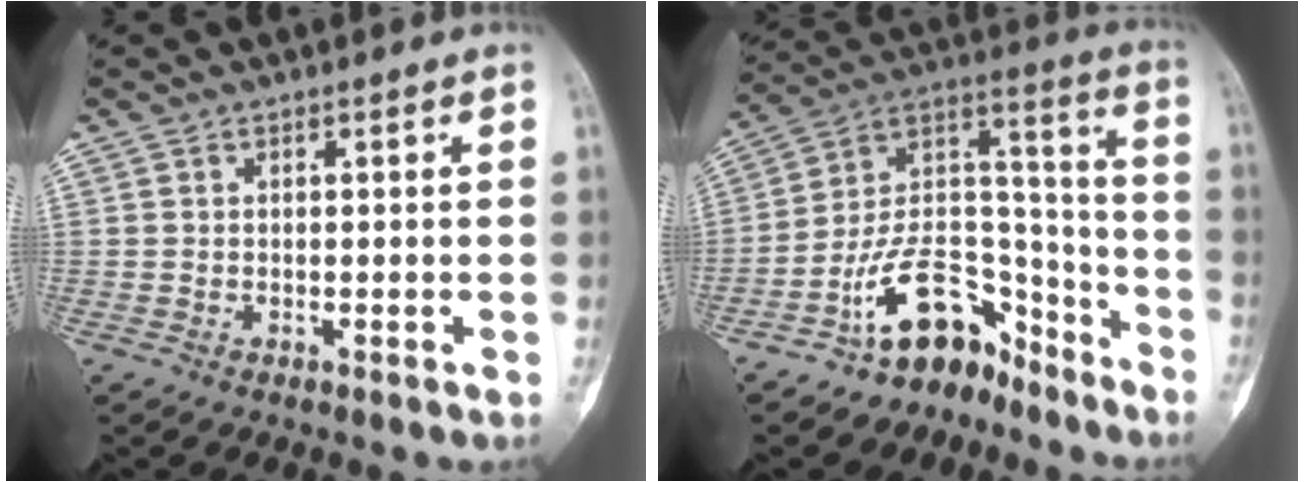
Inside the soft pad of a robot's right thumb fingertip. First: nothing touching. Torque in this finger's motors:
{"motor_torque": [3.11, -0.74, 1.22, -1.56, 0.05]}